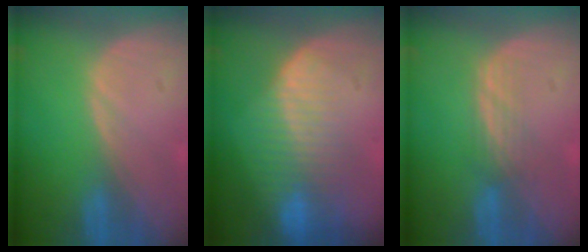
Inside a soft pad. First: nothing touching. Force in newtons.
{"total": 8.5, "press": 7.2, "slide": 4.5}
{"total": 2.8, "press": 2.5, "slide": 1.2}